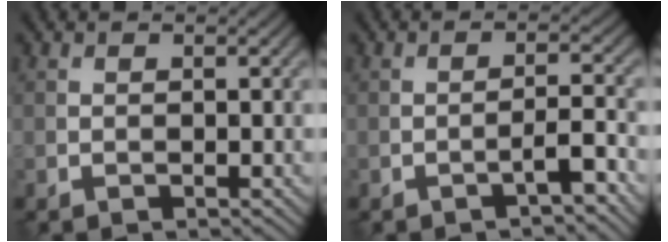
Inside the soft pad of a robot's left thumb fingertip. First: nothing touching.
{"total": 2.7, "force": [-1.6, 0.3, 2.1], "torque": [-0.035, 0.013, -0.033]}